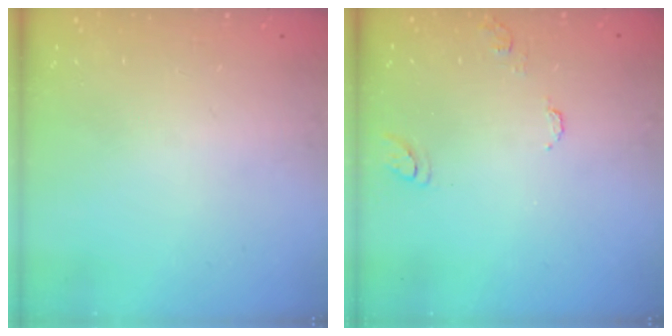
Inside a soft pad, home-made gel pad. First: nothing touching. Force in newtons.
{"total": 8.4, "press": 8.3, "slide": 0.6}